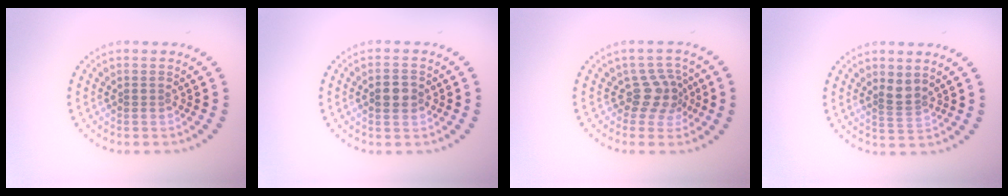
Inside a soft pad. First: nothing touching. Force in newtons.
{"total": 2.6, "press": 2.6, "slide": 0.1}
{"total": 2.9, "press": 2.2, "slide": 1.8}
{"total": 2.0, "press": 1.6, "slide": 1.2}